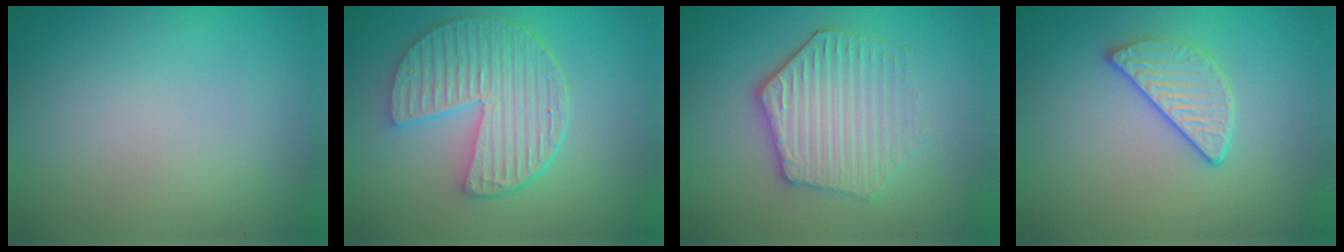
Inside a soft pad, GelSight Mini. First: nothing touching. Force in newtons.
{"total": 6.0, "press": 4.8, "slide": 3.6}
{"total": 4.4, "press": 4.1, "slide": 1.7}
{"total": 3.1, "press": 2.4, "slide": 1.9}